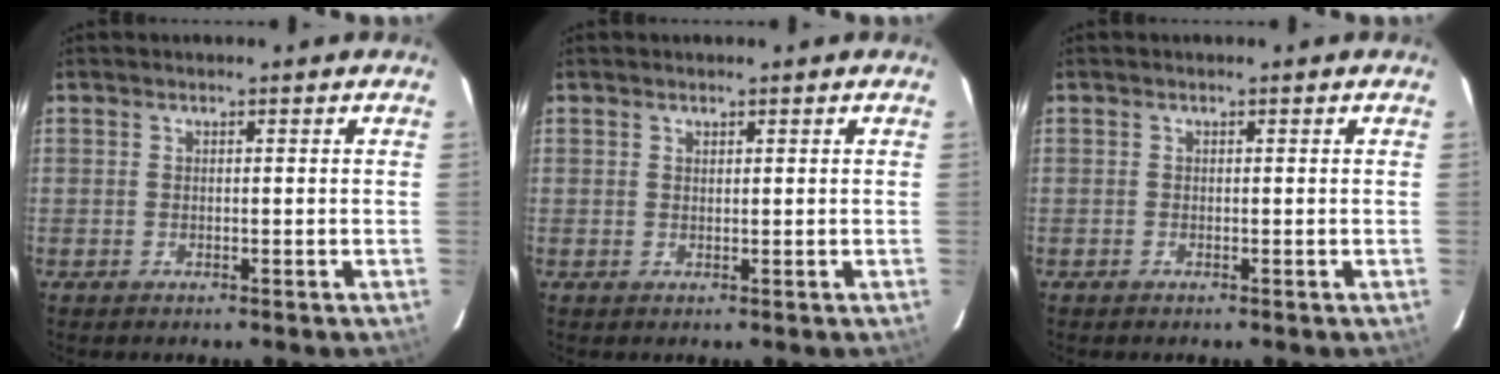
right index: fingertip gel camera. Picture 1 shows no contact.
{"total": 0.6, "force": [0.4, 0.3, 0.1], "torque": [-0.002, 0.001, 0.009]}
{"total": 0.0}